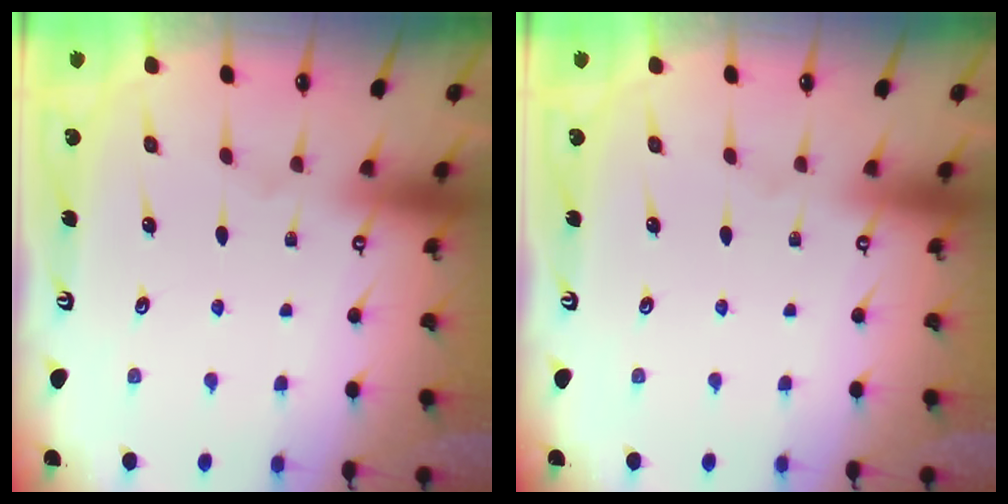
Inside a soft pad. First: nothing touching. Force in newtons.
{"total": 0.0}